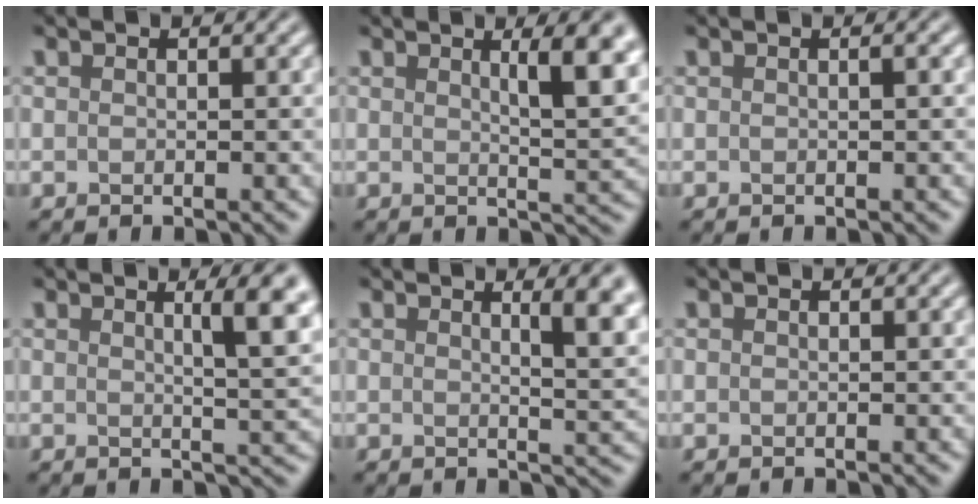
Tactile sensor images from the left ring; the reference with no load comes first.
{"total": 5.5, "force": [2.0, 1.5, 4.9], "torque": [-0.052, -0.001, 0.029]}
{"total": 0.6, "force": [0.1, 0.1, 0.6], "torque": [-0.008, 0.005, 0.002]}
{"total": 5.0, "force": [1.7, 1.1, 4.6], "torque": [-0.049, 0.004, 0.023]}
{"total": 4.9, "force": [1.9, 1.7, 4.2], "torque": [-0.033, 0.002, 0.025]}
{"total": 0.0}